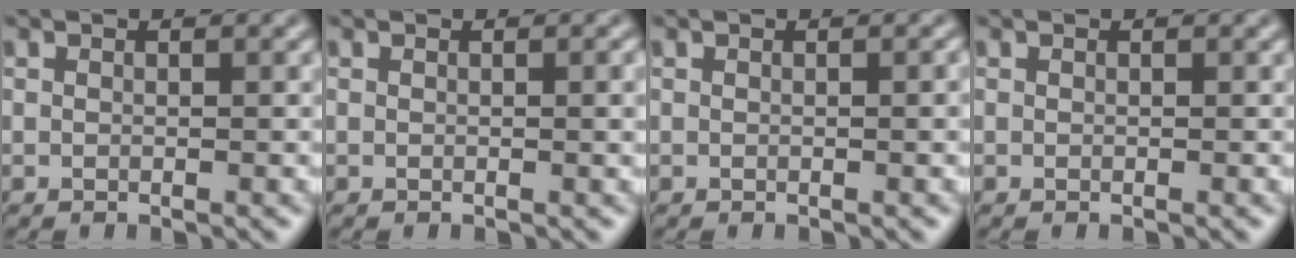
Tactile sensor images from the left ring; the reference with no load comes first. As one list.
[{"total": 1.0, "force": [0.1, 0.2, 1.0], "torque": [-0.013, 0.000, 0.001]}, {"total": 0.6, "force": [0.0, 0.1, 0.6], "torque": [-0.009, 0.002, 0.001]}, {"total": 0.0}]